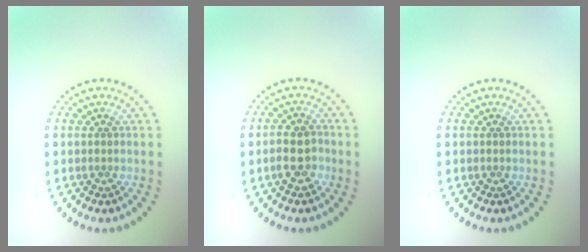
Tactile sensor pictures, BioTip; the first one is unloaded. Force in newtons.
{"total": 2.6, "press": 2.6, "slide": 0.7}
{"total": 0.0}